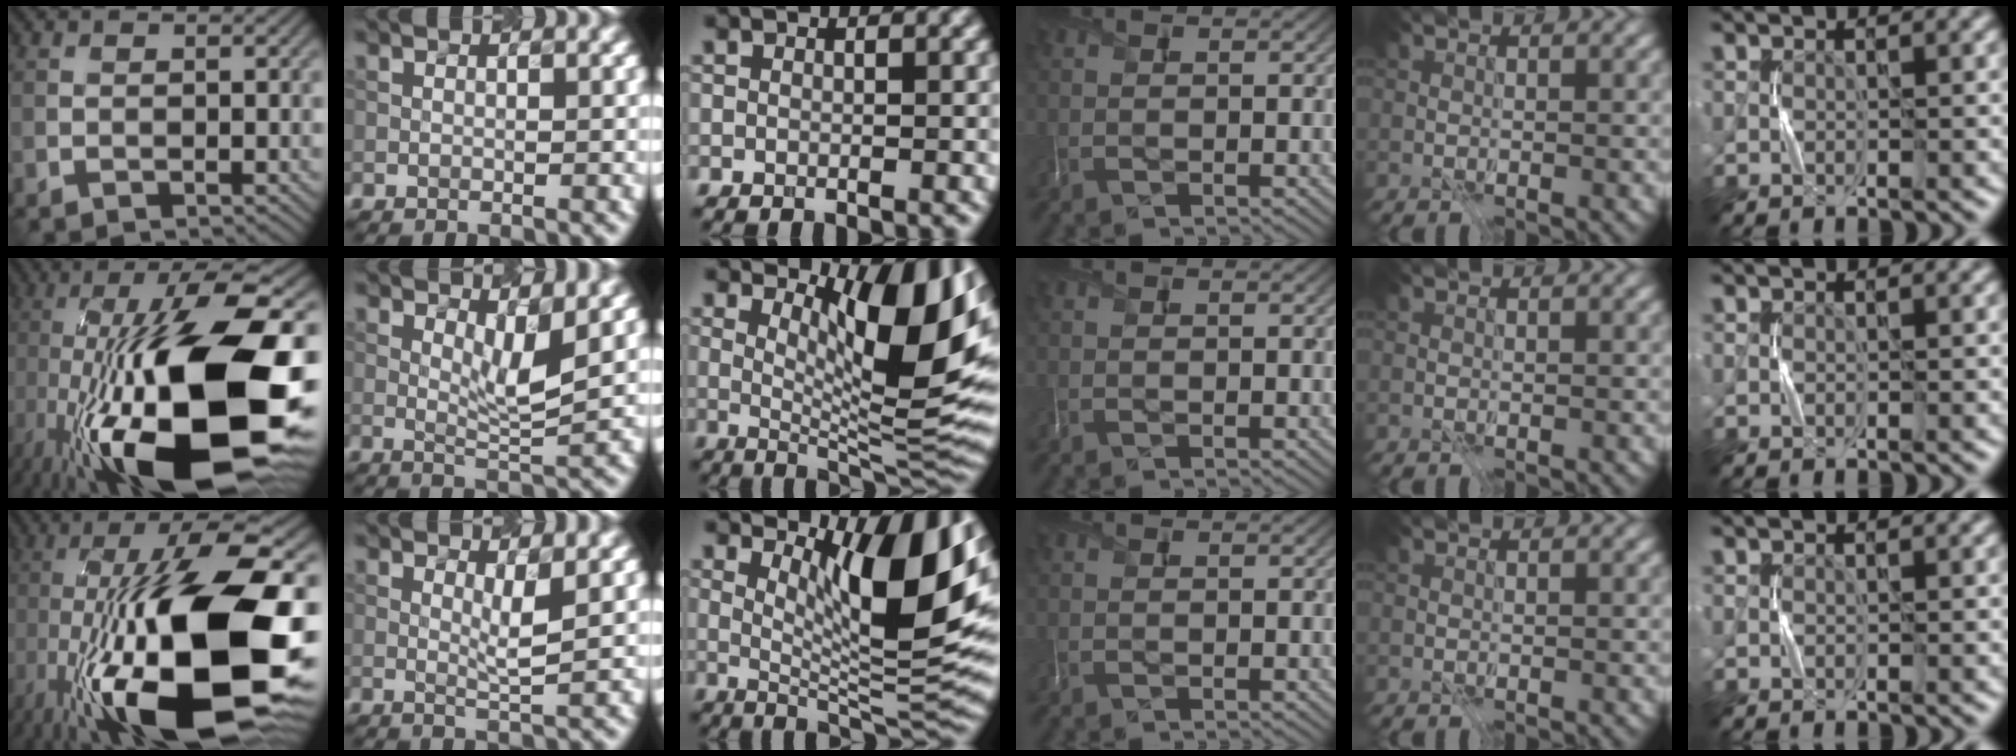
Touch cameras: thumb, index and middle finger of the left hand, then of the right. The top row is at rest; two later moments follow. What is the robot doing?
{"motion": "press", "object": "grip strengthener"}